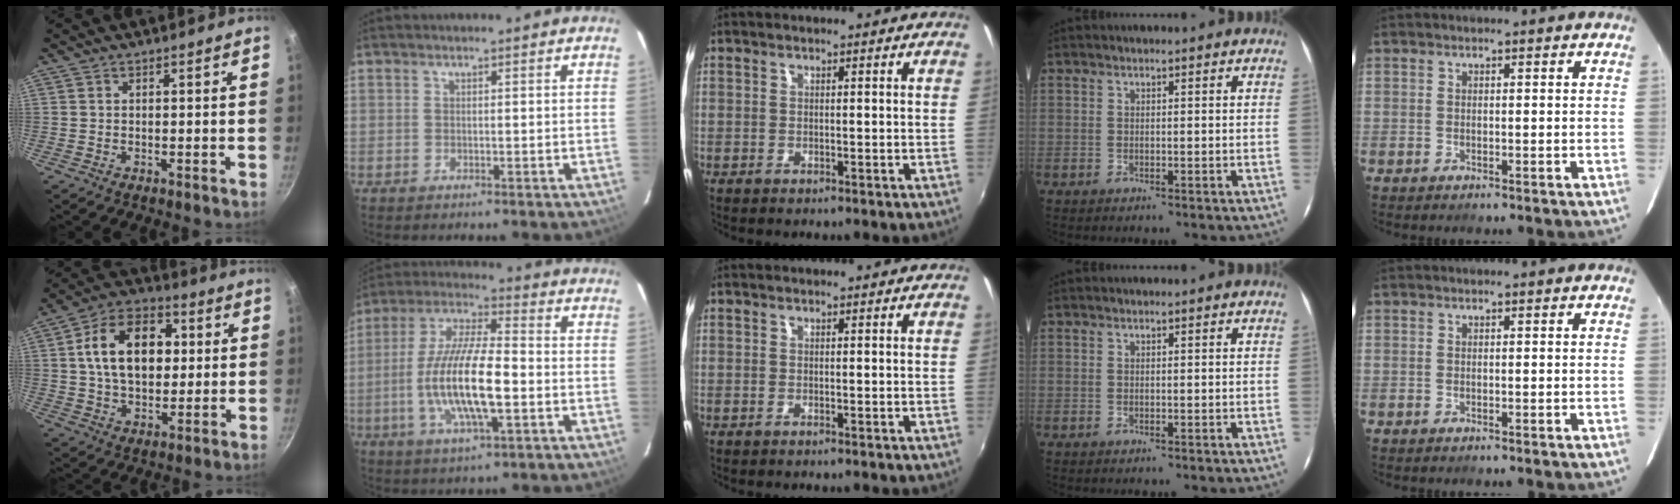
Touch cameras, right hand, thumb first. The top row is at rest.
{"thumb": {"total": 16.3, "force": [2.7, 11.0, 11.8], "torque": [-0.161, 0.017, 0.033]}, "index": {"total": 15.8, "force": [-3.4, 4.1, 14.9], "torque": [-0.297, -0.004, -0.065]}}